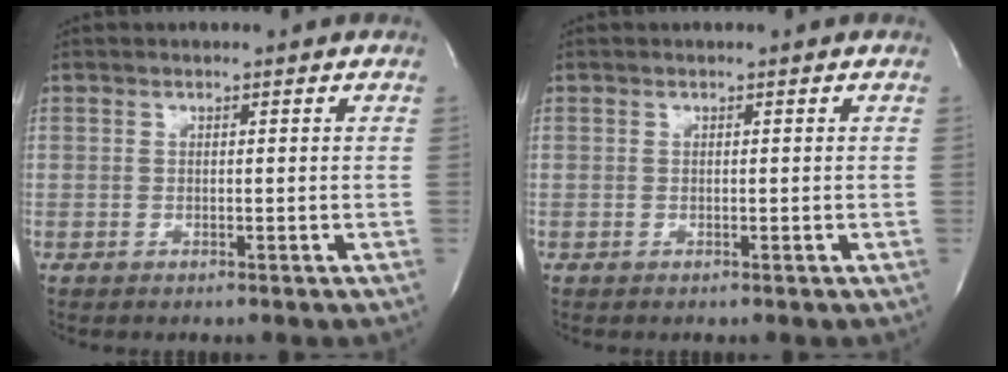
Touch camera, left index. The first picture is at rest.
{"total": 0.0}